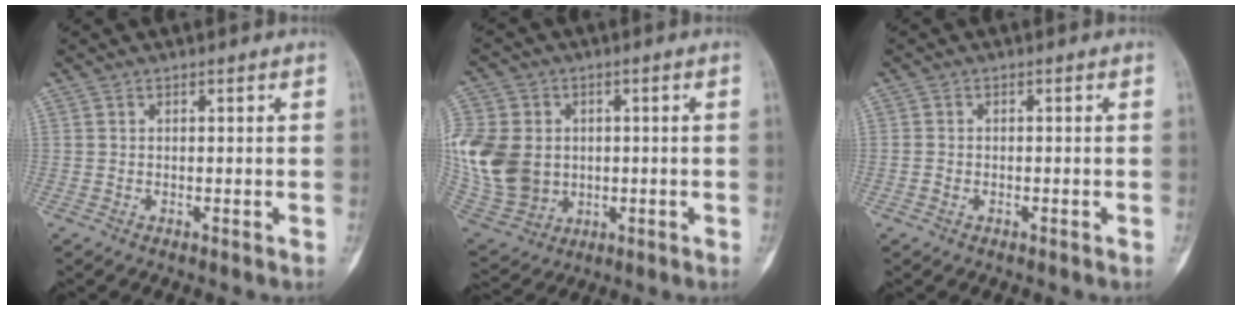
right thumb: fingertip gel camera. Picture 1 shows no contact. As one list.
[{"total": 18.6, "force": [0.4, 15.0, 10.9], "torque": [-0.244, 0.006, 0.030]}, {"total": 1.2, "force": [-0.6, 0.9, 0.5], "torque": [-0.009, 0.006, -0.010]}]